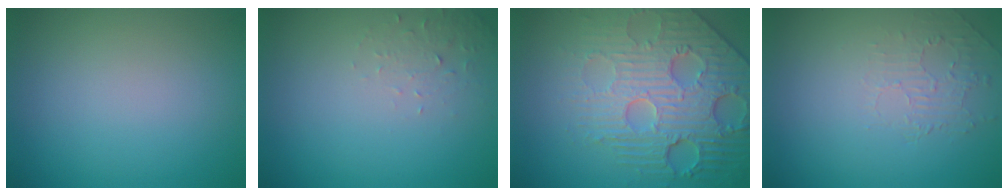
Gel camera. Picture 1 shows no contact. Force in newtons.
{"total": 1.6, "press": 1.6, "slide": 0.4}
{"total": 7.0, "press": 5.7, "slide": 4.1}
{"total": 1.9, "press": 0.3, "slide": 1.9}